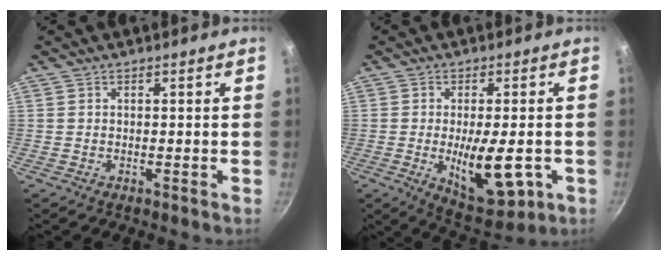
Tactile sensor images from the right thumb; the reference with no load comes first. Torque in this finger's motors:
{"motor_torque": [1.82, 1.59, 1.47, 0.04, 0.39]}